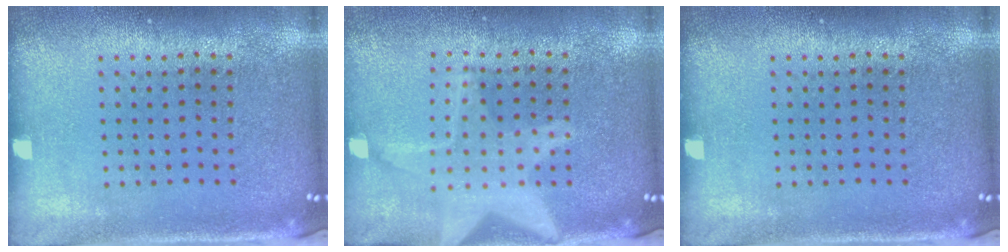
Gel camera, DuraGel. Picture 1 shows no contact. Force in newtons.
{"total": 2.9, "press": 2.9, "slide": 0.2}
{"total": 0.0}